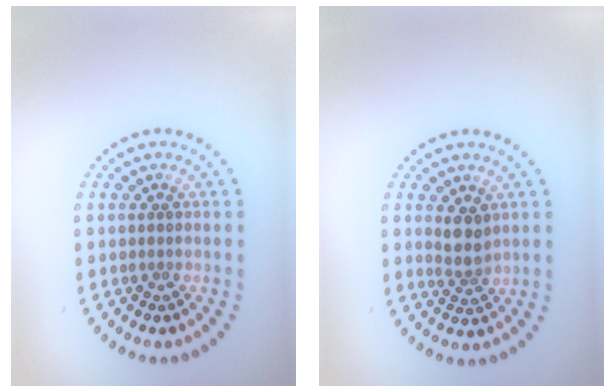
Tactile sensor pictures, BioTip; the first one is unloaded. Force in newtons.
{"total": 2.3, "press": 2.1, "slide": 1.1}